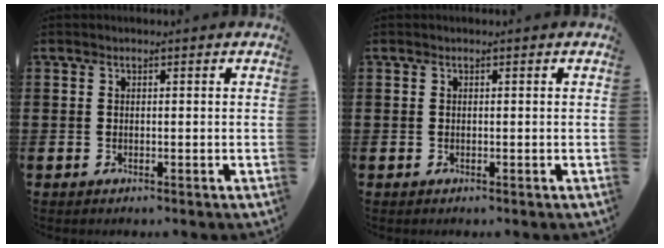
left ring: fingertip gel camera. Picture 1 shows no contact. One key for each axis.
{"total": 0.0}